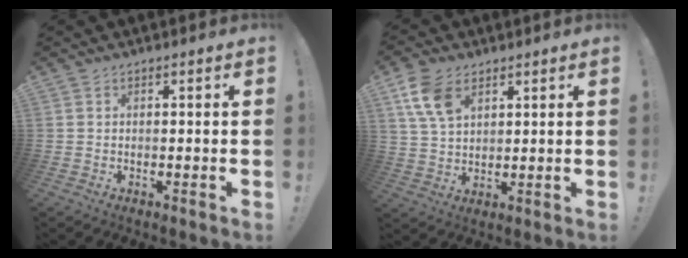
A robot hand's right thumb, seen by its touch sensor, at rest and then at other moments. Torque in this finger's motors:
{"motor_torque": [0.12, 0.28, 0.89, 0.32, 0.31]}